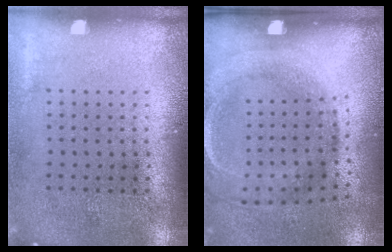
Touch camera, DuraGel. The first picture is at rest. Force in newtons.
{"total": 1.9, "press": 1.2, "slide": 1.5}